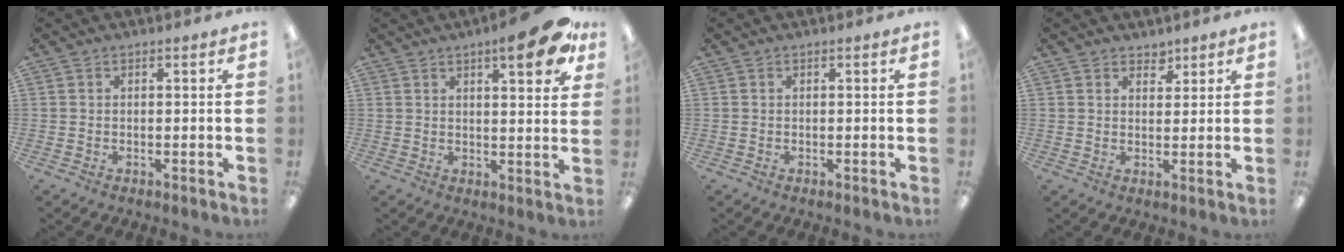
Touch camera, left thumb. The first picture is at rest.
{"total": 10.7, "force": [6.3, 2.9, 8.1], "torque": [-0.094, -0.033, 0.096]}
{"total": 0.0}
{"total": 2.8, "force": [2.3, 1.6, 0.3], "torque": [0.005, -0.012, 0.040]}